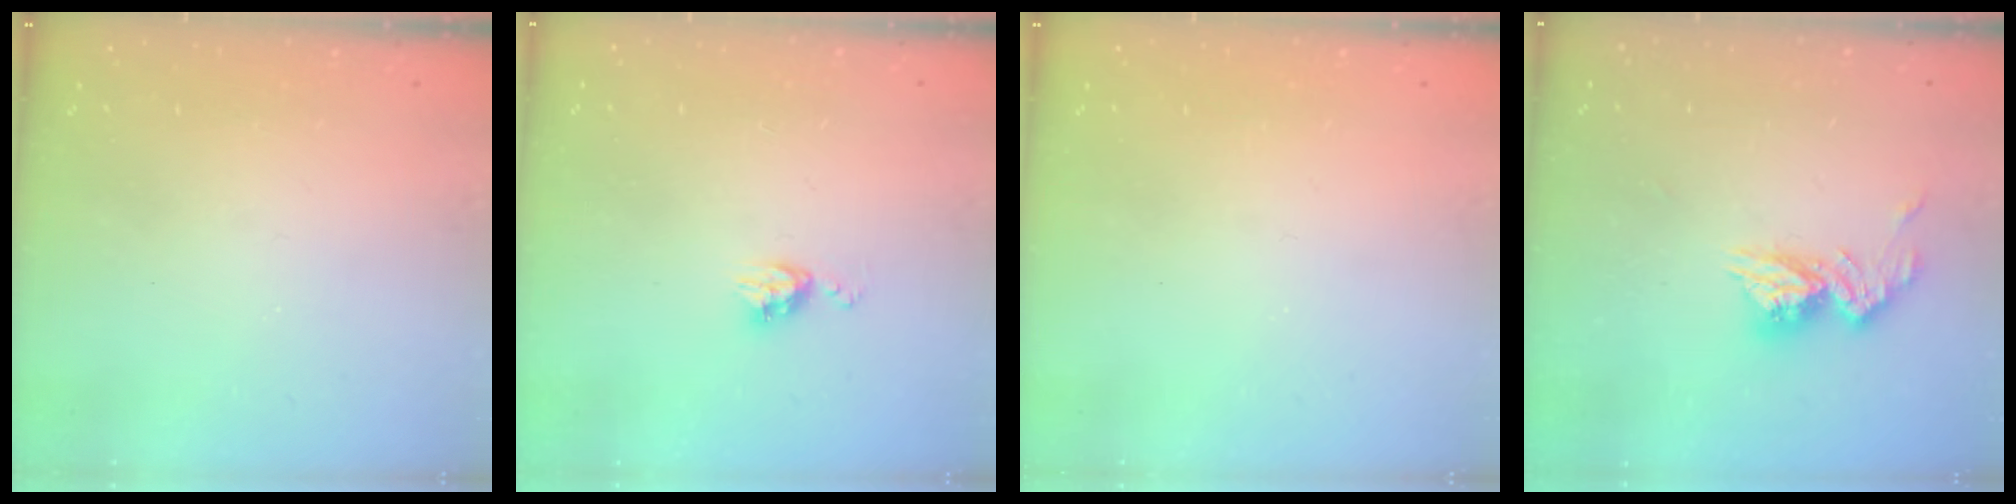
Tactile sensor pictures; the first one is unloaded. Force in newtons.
{"total": 6.1, "press": 6.1, "slide": 0.6}
{"total": 0.0}
{"total": 11.5, "press": 11.4, "slide": 1.1}